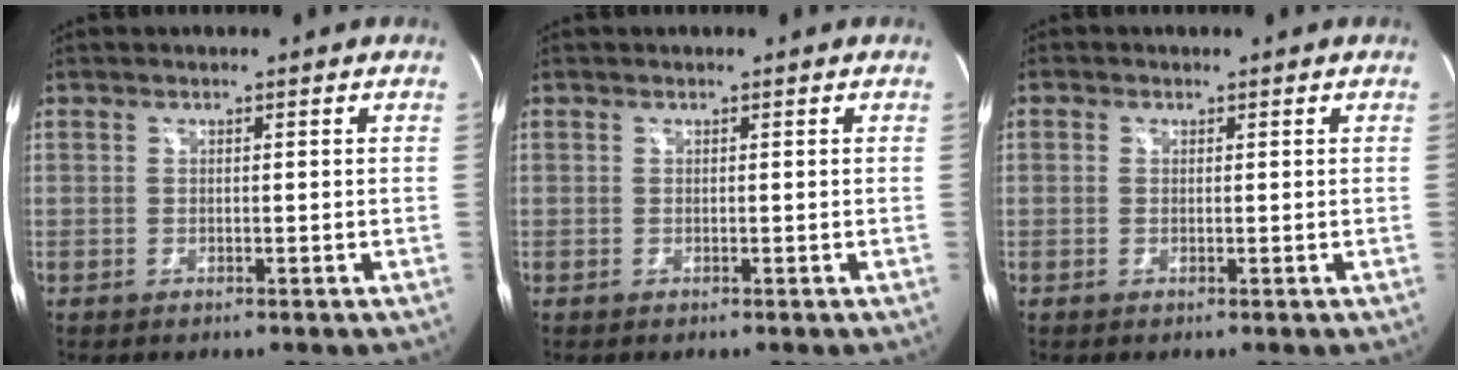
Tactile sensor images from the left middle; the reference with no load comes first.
{"total": 0.0}
{"total": 1.4, "force": [-0.5, -0.7, -1.1], "torque": [0.018, -0.011, -0.010]}